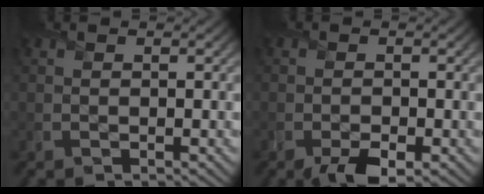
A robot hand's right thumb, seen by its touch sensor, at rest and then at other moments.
{"total": 3.2, "force": [-2.0, 1.5, 1.9], "torque": [-0.030, -0.008, -0.033]}